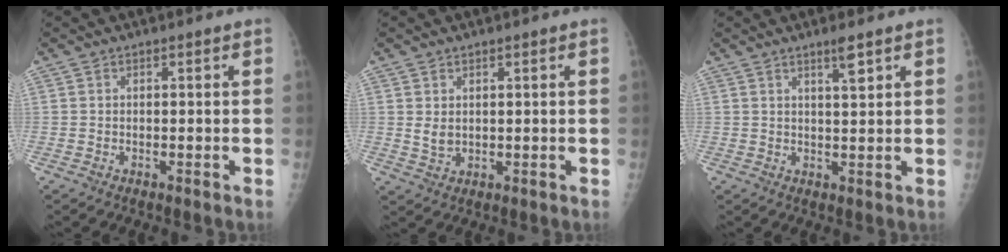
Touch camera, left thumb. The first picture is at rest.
{"total": 2.6, "force": [0.9, 2.0, 1.4], "torque": [-0.014, -0.010, 0.023]}
{"total": 3.2, "force": [2.2, 0.3, 2.3], "torque": [-0.036, -0.016, 0.037]}